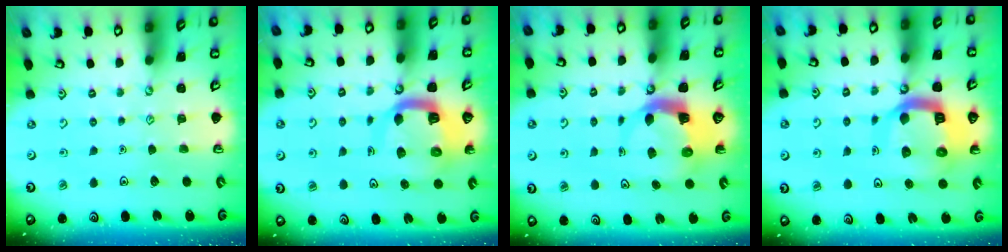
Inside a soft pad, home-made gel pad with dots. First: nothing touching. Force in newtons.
{"total": 11.0, "press": 10.9, "slide": 1.3}
{"total": 5.7, "press": 5.6, "slide": 1.0}
{"total": 14.7, "press": 14.6, "slide": 1.8}